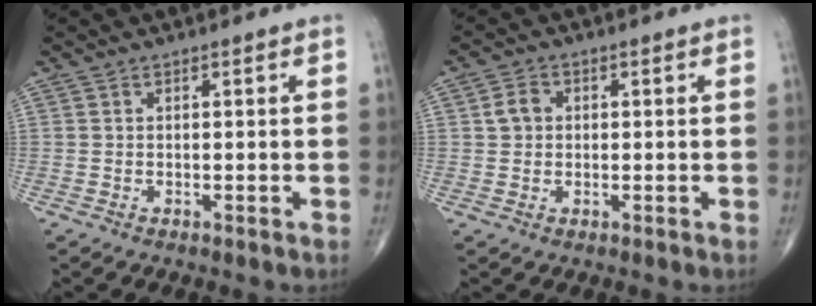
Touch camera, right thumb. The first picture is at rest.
{"total": 3.2, "force": [0.5, 2.7, 1.6], "torque": [-0.021, 0.006, 0.006]}